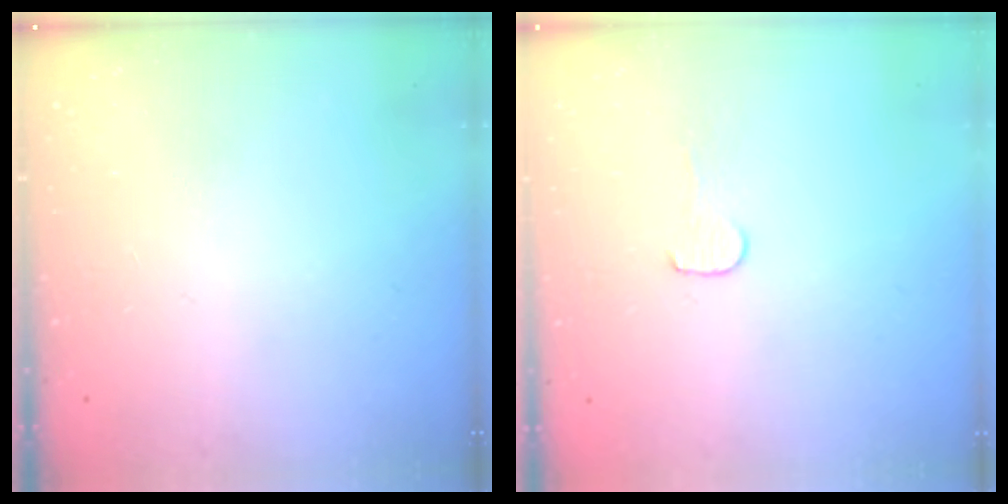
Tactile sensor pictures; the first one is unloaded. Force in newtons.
{"total": 3.5, "press": 3.5, "slide": 0.4}